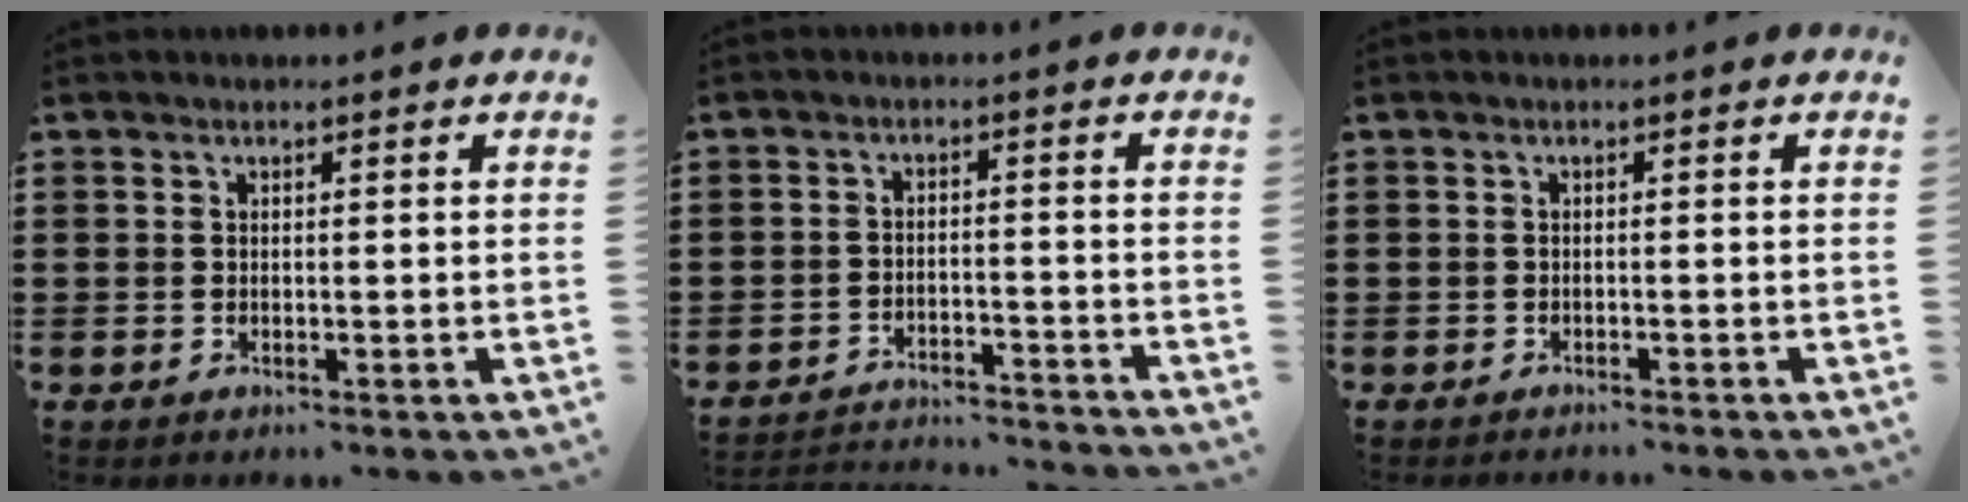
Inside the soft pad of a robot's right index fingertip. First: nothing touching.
{"total": 3.3, "force": [-3.3, 0.1, 0.3], "torque": [-0.012, 0.001, -0.071]}
{"total": 0.8, "force": [-0.8, 0.0, 0.0], "torque": [-0.002, -0.001, -0.017]}